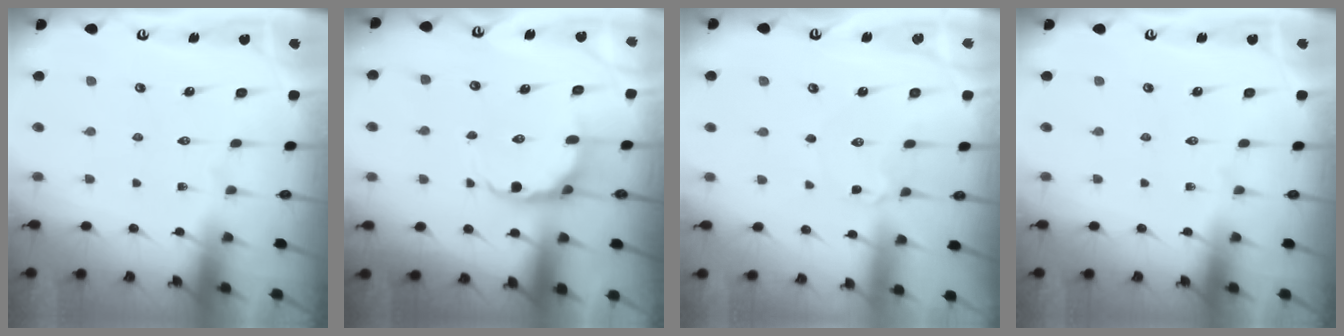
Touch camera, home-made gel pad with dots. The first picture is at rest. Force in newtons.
{"total": 7.1, "press": 6.8, "slide": 2.0}
{"total": 3.6, "press": 3.6, "slide": 0.4}
{"total": 0.0}